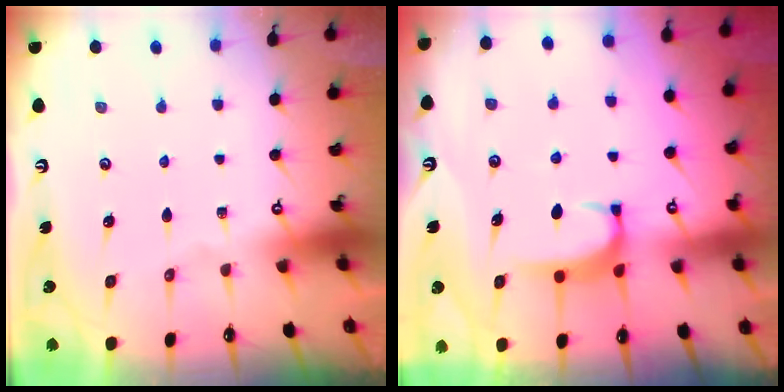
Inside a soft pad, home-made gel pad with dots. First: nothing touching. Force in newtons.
{"total": 1.6, "press": 1.6, "slide": 0.5}